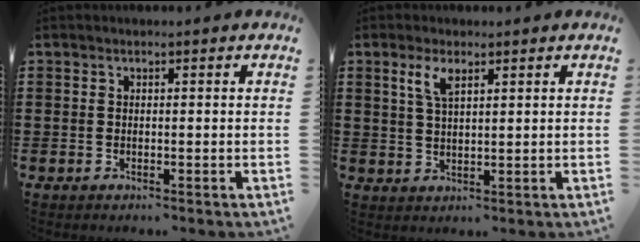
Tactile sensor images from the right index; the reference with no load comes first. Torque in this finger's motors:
{"motor_torque": [0.02, -0.01, 0.09, 0.06]}